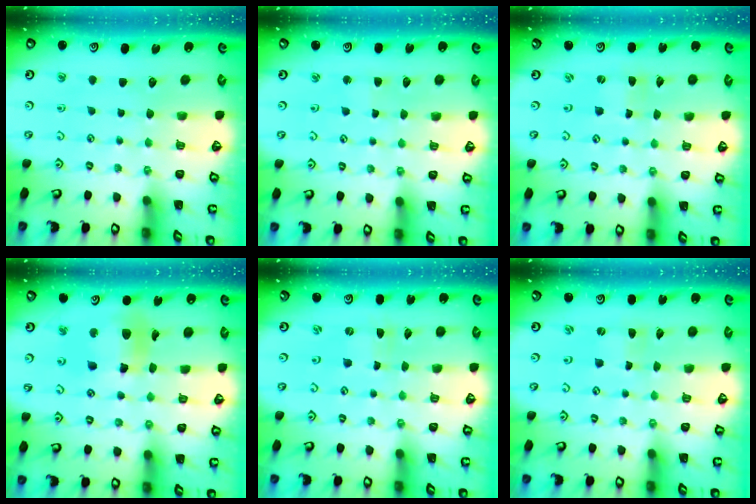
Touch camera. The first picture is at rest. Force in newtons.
{"total": 2.2, "press": 2.2, "slide": 0.3}
{"total": 0.0}
{"total": 11.4, "press": 11.3, "slide": 1.4}
{"total": 0.0}
{"total": 0.8, "press": 0.7, "slide": 0.2}